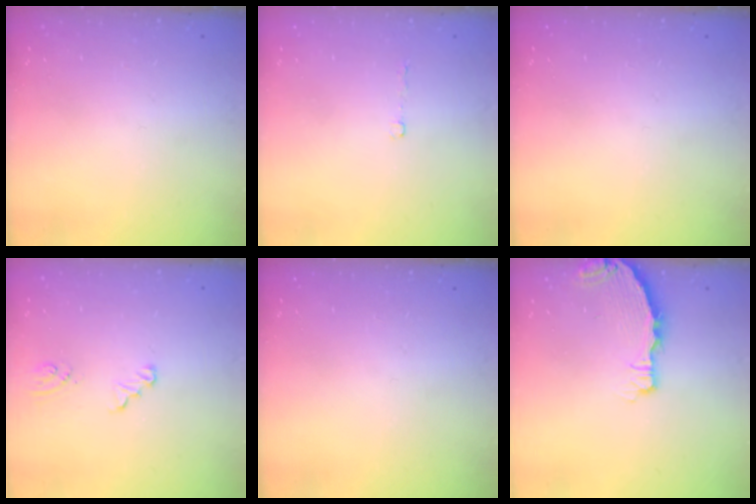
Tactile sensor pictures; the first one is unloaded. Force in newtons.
{"total": 2.6, "press": 2.5, "slide": 0.5}
{"total": 0.0}
{"total": 2.1, "press": 2.1, "slide": 0.2}
{"total": 0.0}
{"total": 5.0, "press": 5.0, "slide": 0.2}